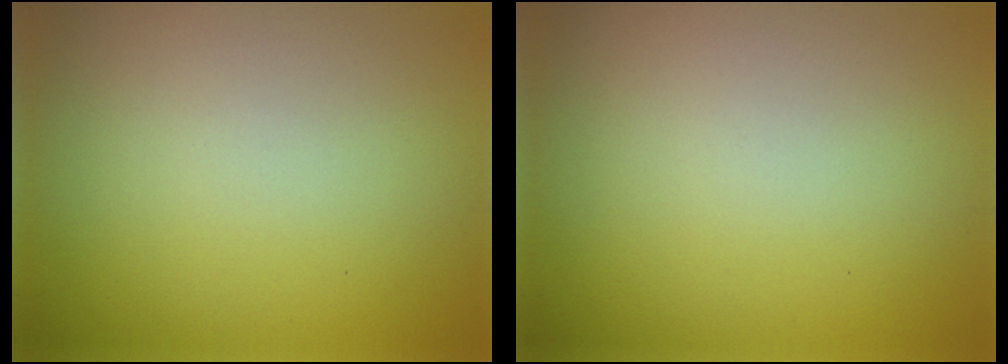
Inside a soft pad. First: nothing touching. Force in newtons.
{"total": 0.0}